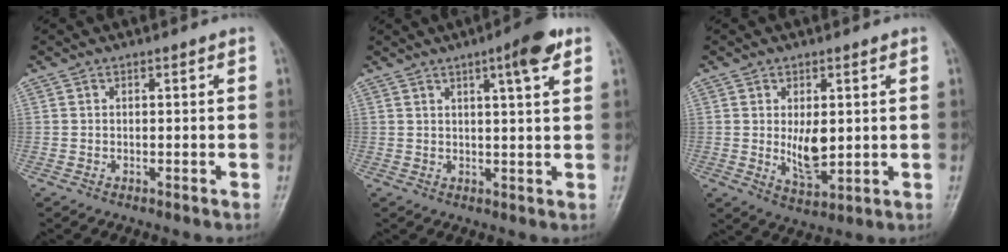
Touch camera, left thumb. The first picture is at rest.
{"total": 6.7, "force": [3.6, 1.2, 5.6], "torque": [-0.075, -0.011, 0.049]}
{"total": 6.4, "force": [0.5, 3.3, 5.5], "torque": [-0.078, -0.017, 0.019]}